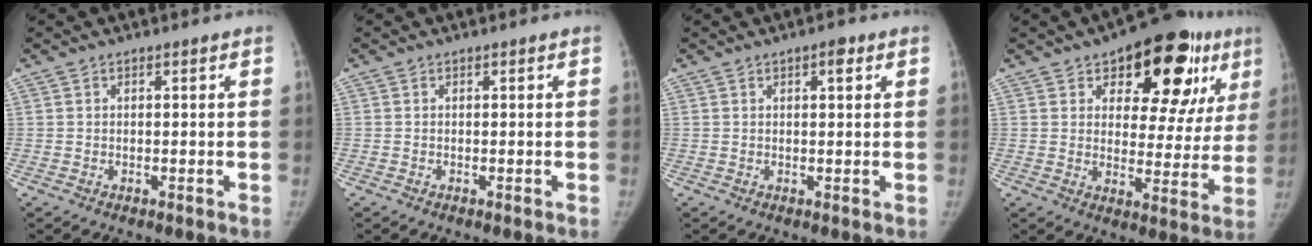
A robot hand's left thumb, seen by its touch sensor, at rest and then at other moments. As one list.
[{"total": 0.0}, {"total": 2.3, "force": [1.1, 0.9, 1.7], "torque": [-0.017, -0.001, 0.013]}, {"total": 20.6, "force": [10.4, 10.4, 14.3], "torque": [-0.134, -0.020, 0.141]}]